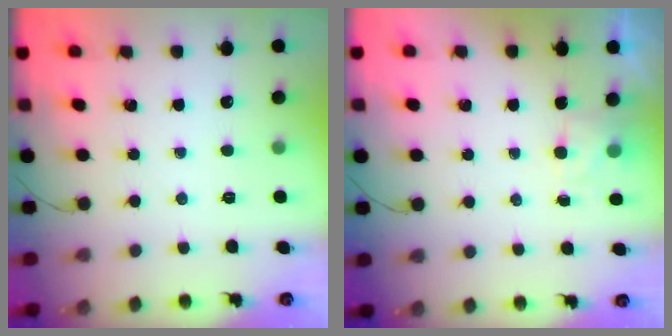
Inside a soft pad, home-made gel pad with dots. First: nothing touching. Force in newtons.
{"total": 3.5, "press": 3.3, "slide": 1.1}